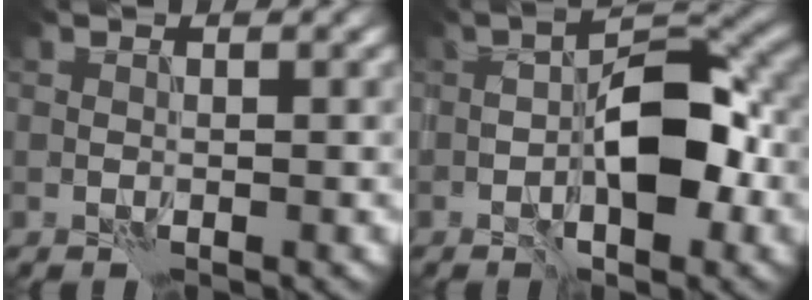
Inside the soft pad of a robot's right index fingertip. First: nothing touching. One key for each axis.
{"total": 5.8, "fx": -0.9, "fy": 2.2, "fz": 5.3, "tx": -0.096, "ty": 0.009, "tz": -0.026}